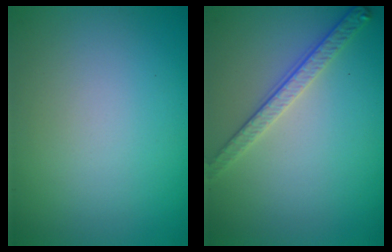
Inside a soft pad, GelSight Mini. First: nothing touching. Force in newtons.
{"total": 2.8, "press": 2.5, "slide": 1.2}